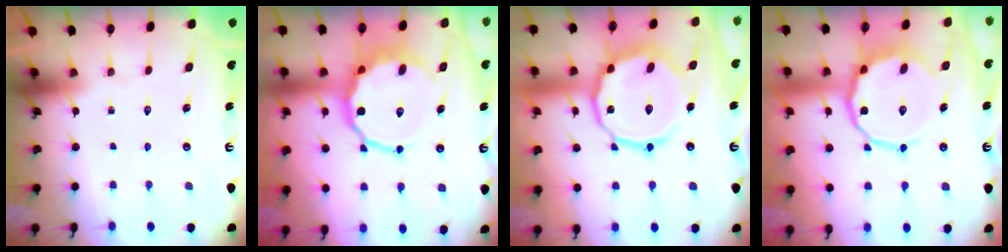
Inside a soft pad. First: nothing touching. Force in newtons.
{"total": 11.1, "press": 10.6, "slide": 3.3}
{"total": 15.9, "press": 15.9, "slide": 1.3}
{"total": 10.9, "press": 10.7, "slide": 2.3}